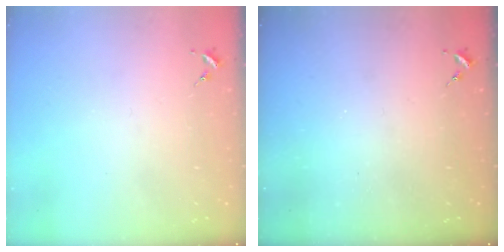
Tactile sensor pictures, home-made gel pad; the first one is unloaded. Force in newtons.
{"total": 0.0}